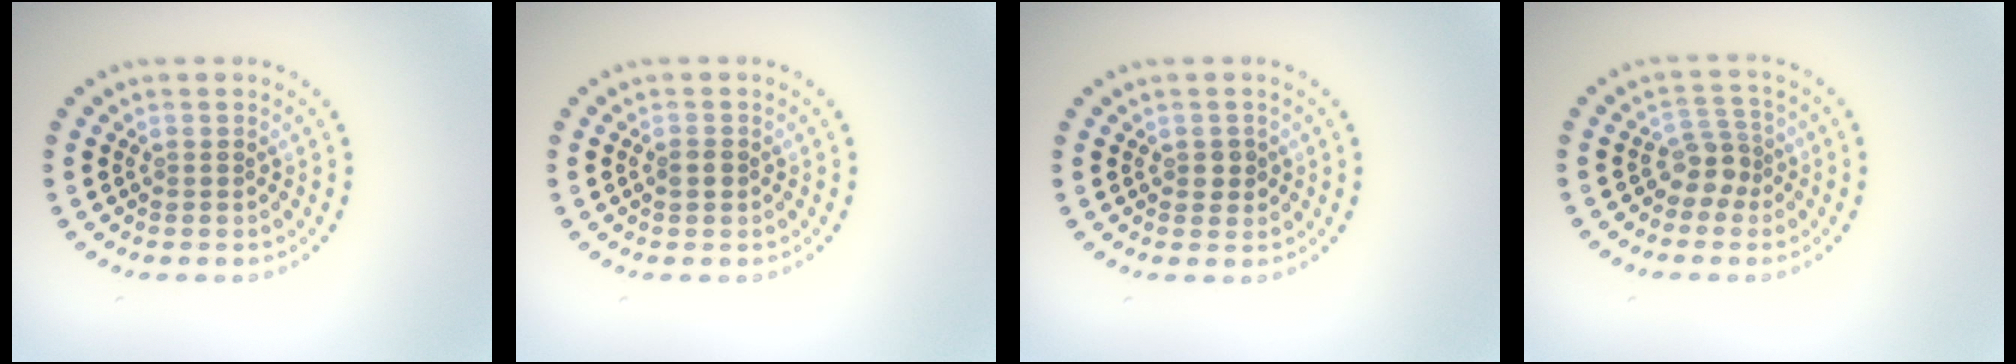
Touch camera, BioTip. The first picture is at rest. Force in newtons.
{"total": 1.2, "press": 1.2, "slide": 0.2}
{"total": 1.2, "press": 1.2, "slide": 0.3}
{"total": 2.4, "press": 1.8, "slide": 1.5}